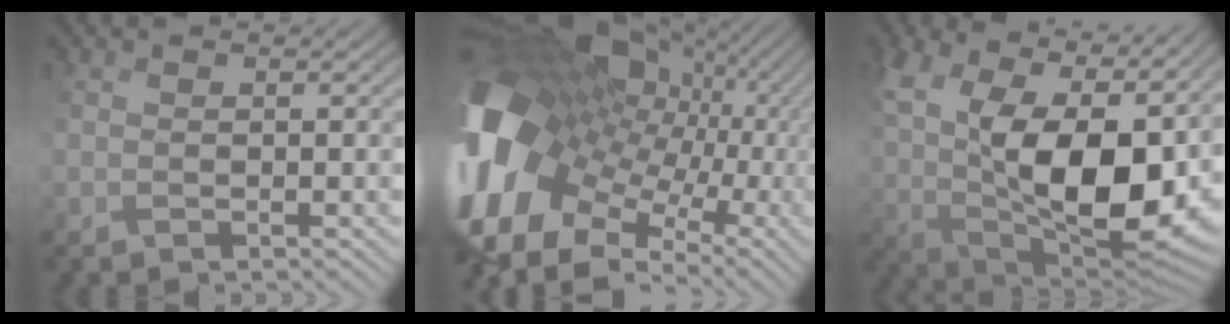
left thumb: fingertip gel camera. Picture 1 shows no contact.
{"total": 18.5, "force": [0.5, 13.0, 13.2], "torque": [-0.293, -0.010, 0.029]}
{"total": 18.1, "force": [5.6, 8.2, 15.2], "torque": [-0.266, 0.026, 0.103]}